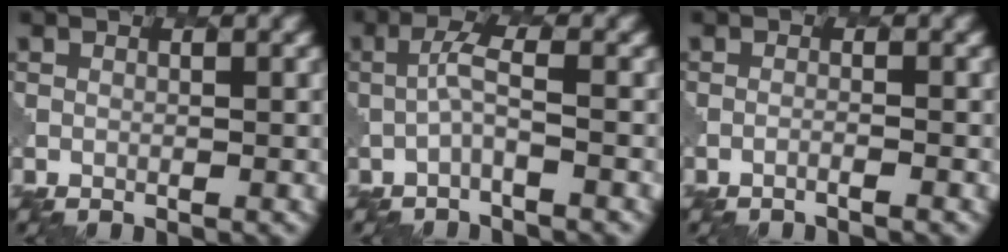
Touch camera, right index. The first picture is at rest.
{"total": 1.8, "force": [-0.4, 0.2, 1.7], "torque": [-0.040, 0.007, -0.013]}
{"total": 1.0, "force": [-0.8, 0.2, 0.5], "torque": [0.001, -0.002, -0.023]}